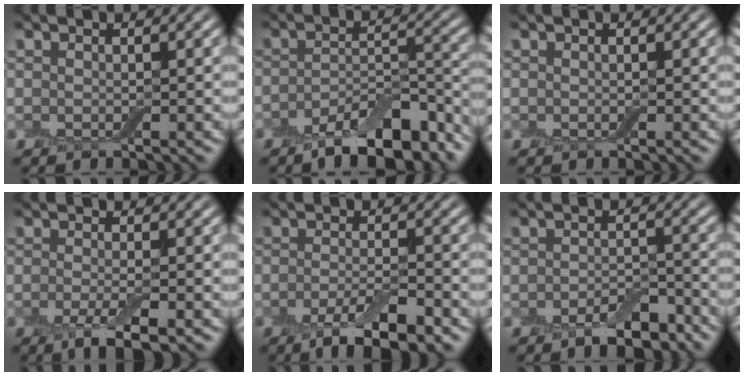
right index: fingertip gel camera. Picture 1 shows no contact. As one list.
[{"total": 8.5, "force": [-6.1, 2.9, 5.2], "torque": [-0.075, -0.003, -0.101]}, {"total": 0.0}, {"total": 3.8, "force": [-1.8, 0.9, 3.2], "torque": [-0.061, -0.008, -0.035]}, {"total": 5.3, "force": [-3.0, 1.3, 4.1], "torque": [-0.075, -0.005, -0.055]}, {"total": 3.9, "force": [-2.5, 1.6, 2.6], "torque": [-0.035, 0.003, -0.042]}]